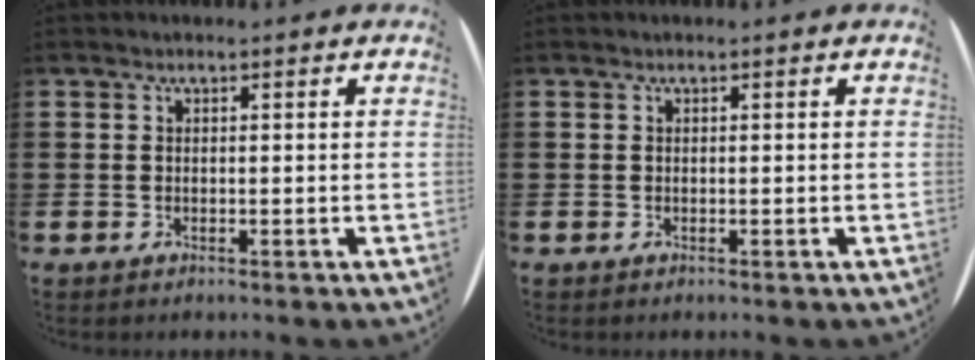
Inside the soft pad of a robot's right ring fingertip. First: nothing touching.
{"total": 0.0}